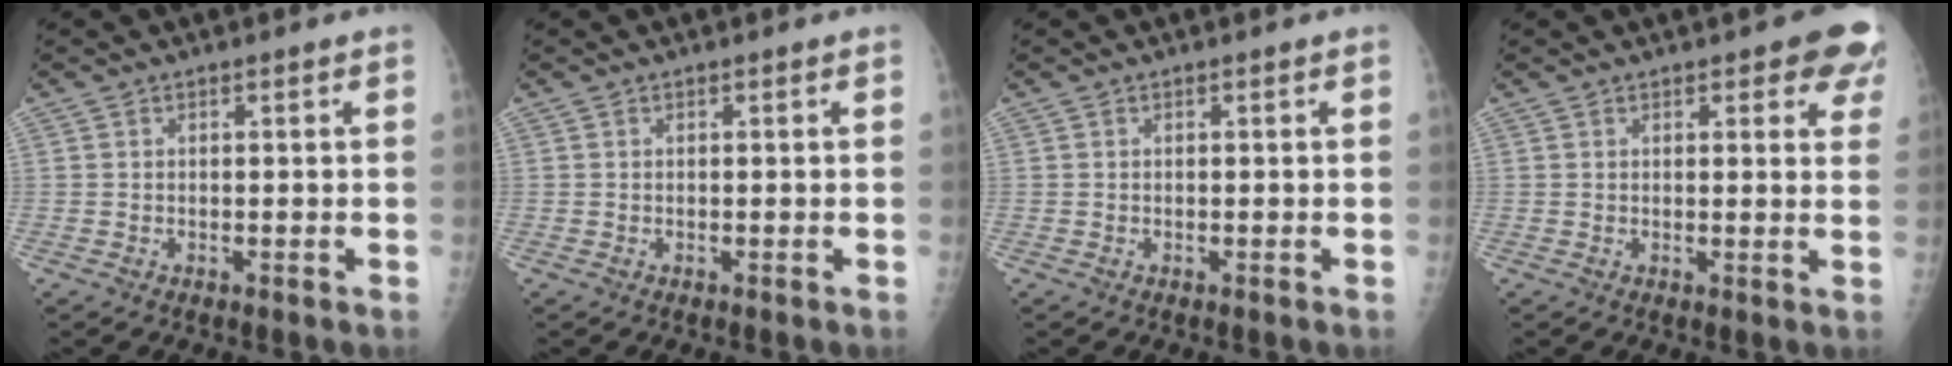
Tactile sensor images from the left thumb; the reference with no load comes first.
{"total": 0.0}
{"total": 0.0}
{"total": 7.5, "force": [4.3, 2.7, 5.5], "torque": [-0.030, -0.011, 0.041]}